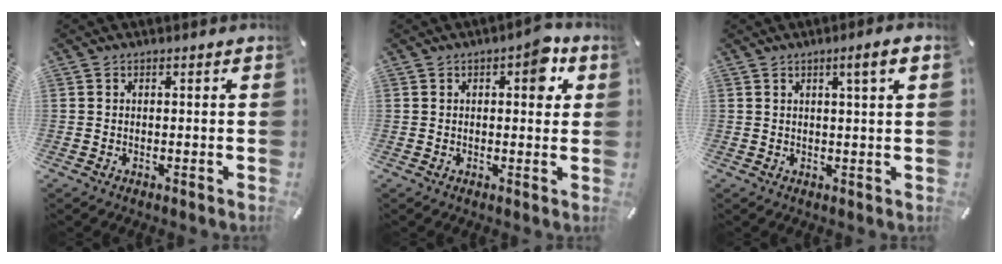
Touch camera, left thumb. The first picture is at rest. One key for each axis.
{"total": 6.8, "fx": 2.1, "fy": 3.5, "fz": 5.5, "tx": -0.048, "ty": -0.010, "tz": 0.021}
{"total": 4.6, "fx": 2.0, "fy": 0.3, "fz": 4.1, "tx": -0.067, "ty": -0.006, "tz": 0.029}